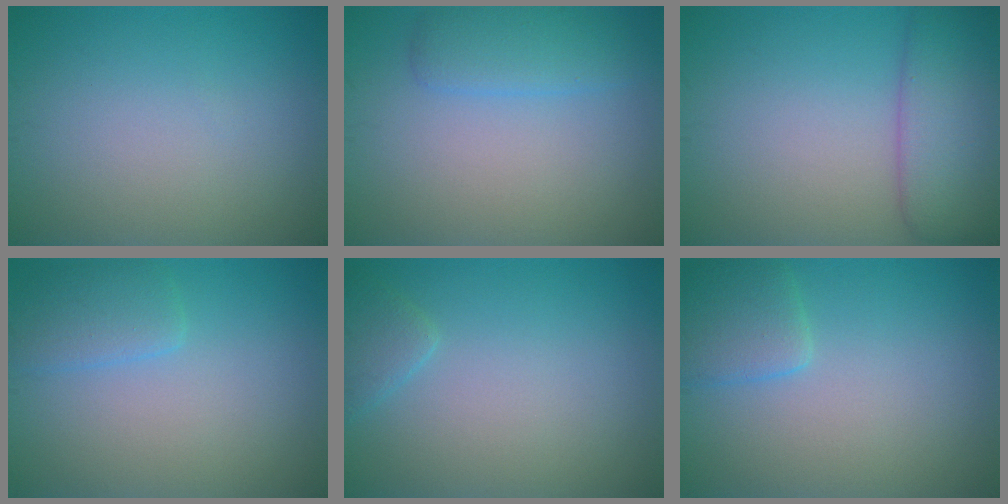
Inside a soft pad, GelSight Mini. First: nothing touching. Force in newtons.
{"total": 2.7, "press": 2.7, "slide": 0.1}
{"total": 5.1, "press": 5.0, "slide": 0.5}
{"total": 2.4, "press": 2.3, "slide": 0.2}
{"total": 1.5, "press": 1.5, "slide": 0.1}
{"total": 2.5, "press": 2.5, "slide": 0.2}